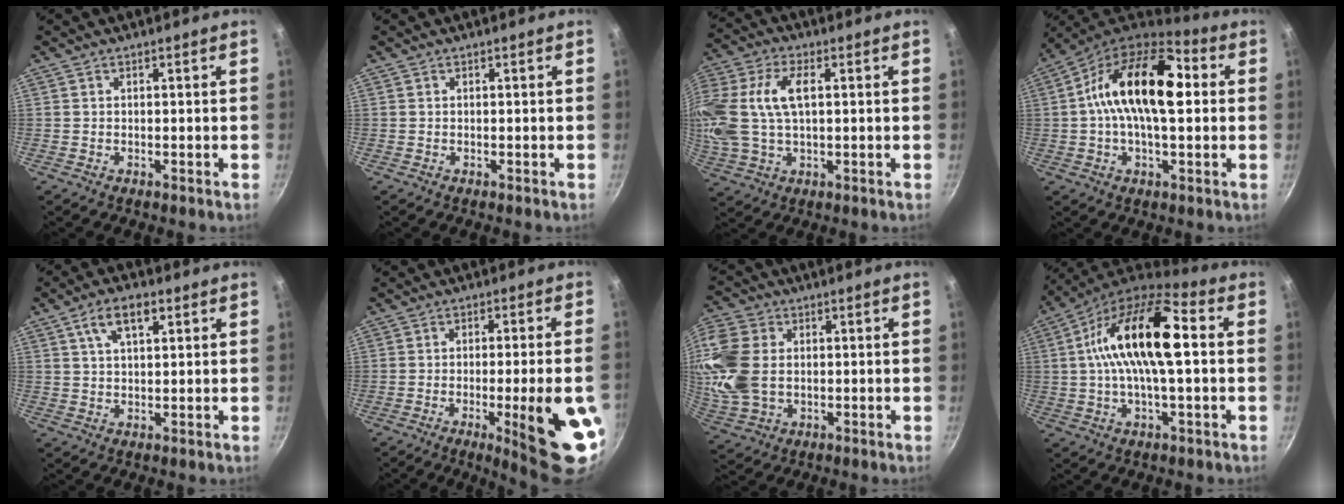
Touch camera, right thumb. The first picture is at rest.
{"total": 0.0}
{"total": 17.6, "force": [2.8, 10.1, 14.1], "torque": [-0.314, 0.020, 0.047]}
{"total": 19.1, "force": [2.4, 9.7, 16.2], "torque": [-0.253, 0.025, 0.017]}
{"total": 6.9, "force": [3.1, 3.3, 5.2], "torque": [-0.080, 0.002, 0.053]}
{"total": 16.3, "force": [-4.6, 3.0, 15.3], "torque": [-0.183, 0.009, -0.054]}
{"total": 13.1, "force": [0.9, 9.4, 9.0], "torque": [-0.181, 0.000, 0.021]}
{"total": 19.0, "force": [2.5, 7.4, 17.4], "torque": [-0.300, 0.029, 0.030]}